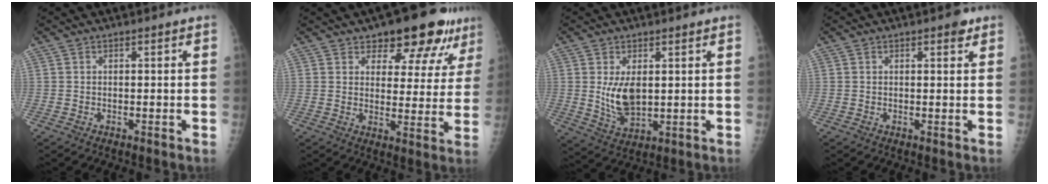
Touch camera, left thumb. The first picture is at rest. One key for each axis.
{"total": 13.4, "fx": 9.5, "fy": 6.3, "fz": 7.1, "tx": -0.036, "ty": -0.044, "tz": 0.118}
{"total": 7.1, "fx": 1.2, "fy": 4.0, "fz": 5.8, "tx": -0.099, "ty": -0.020, "tz": 0.035}
{"total": 1.9, "fx": 1.2, "fy": 0.8, "fz": 1.3, "tx": -0.010, "ty": -0.003, "tz": 0.013}